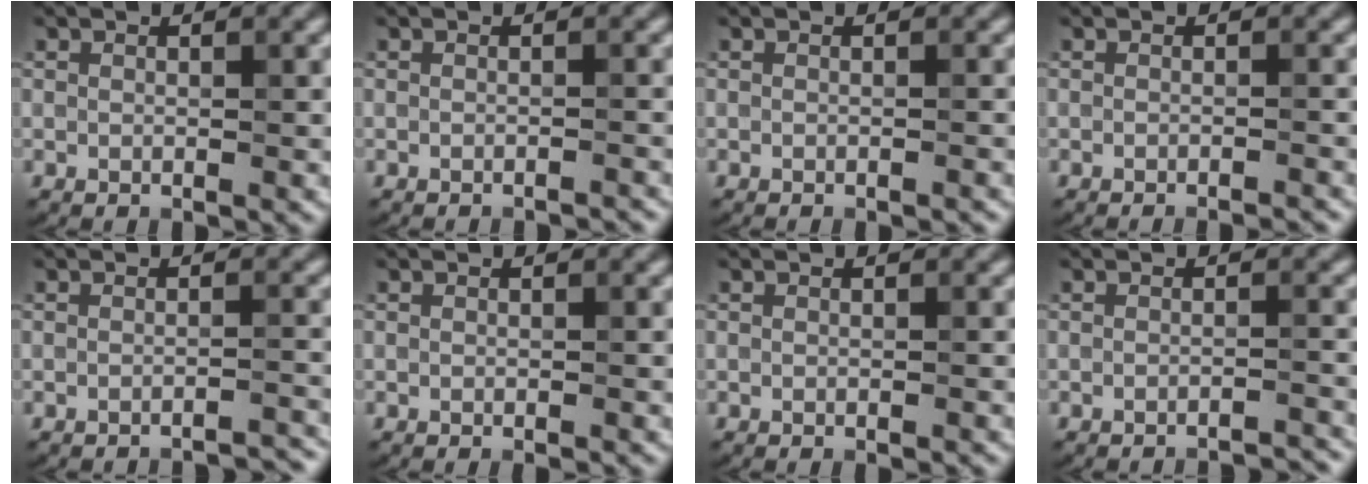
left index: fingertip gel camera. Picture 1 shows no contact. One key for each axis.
{"total": 1.6, "fx": -1.5, "fy": 0.3, "fz": 0.6, "tx": 0.007, "ty": 0.001, "tz": -0.023}
{"total": 0.9, "fx": -0.6, "fy": 0.2, "fz": 0.6, "tx": -0.002, "ty": -0.003, "tz": -0.015}
{"total": 1.9, "fx": -1.6, "fy": 0.4, "fz": 1.0, "tx": -0.002, "ty": -0.001, "tz": -0.026}
{"total": 3.2, "fx": -3.0, "fy": 0.4, "fz": 1.1, "tx": -0.006, "ty": 0.016, "tz": -0.040}
{"total": 0.6, "fx": -0.4, "fy": 0.1, "fz": 0.4, "tx": -0.004, "ty": -0.003, "tz": -0.006}
{"total": 0.6, "fx": -0.4, "fy": 0.1, "fz": 0.4, "tx": -0.003, "ty": -0.002, "tz": -0.006}
{"total": 3.3, "fx": -3.1, "fy": 0.4, "fz": 1.1, "tx": -0.006, "ty": 0.014, "tz": -0.040}